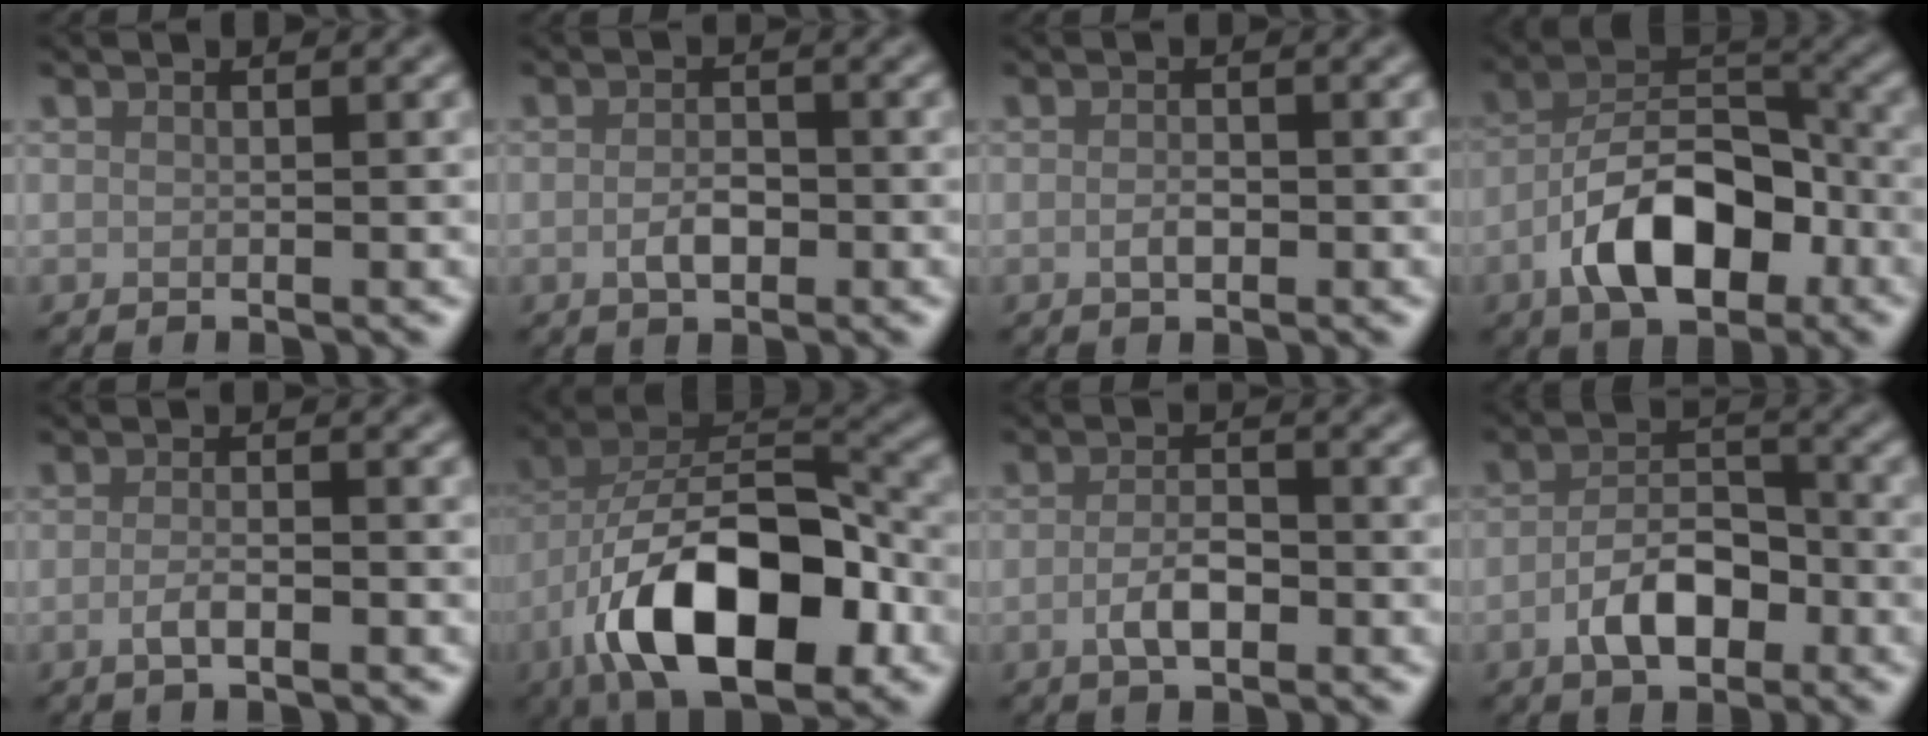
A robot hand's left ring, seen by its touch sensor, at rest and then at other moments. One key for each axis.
{"total": 2.1, "fx": -0.7, "fy": 1.1, "fz": 1.6, "tx": -0.033, "ty": 0.000, "tz": -0.015}
{"total": 1.2, "fx": -0.4, "fy": 0.6, "fz": 1.0, "tx": -0.021, "ty": 0.000, "tz": -0.008}
{"total": 9.2, "fx": -4.3, "fy": 4.6, "fz": 6.7, "tx": -0.111, "ty": 0.014, "tz": -0.082}
{"total": 2.0, "fx": -0.8, "fy": 0.5, "fz": 1.8, "tx": -0.032, "ty": 0.002, "tz": -0.019}
{"total": 13.5, "fx": -6.4, "fy": 6.0, "fz": 10.2, "tx": -0.173, "ty": 0.007, "tz": -0.118}
{"total": 2.7, "fx": -1.0, "fy": 1.1, "fz": 2.2, "tx": -0.043, "ty": 0.002, "tz": -0.022}
{"total": 4.9, "fx": -2.1, "fy": 2.6, "fz": 3.5, "tx": -0.061, "ty": 0.008, "tz": -0.042}